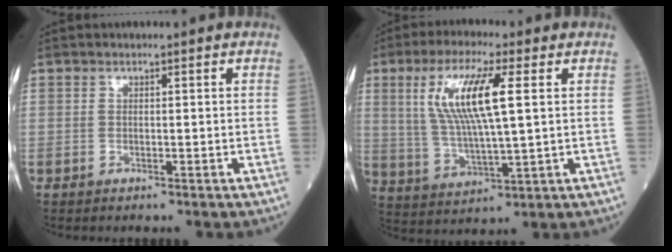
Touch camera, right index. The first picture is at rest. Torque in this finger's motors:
{"motor_torque": [0.38, 0.21, 0.28, 0.21]}